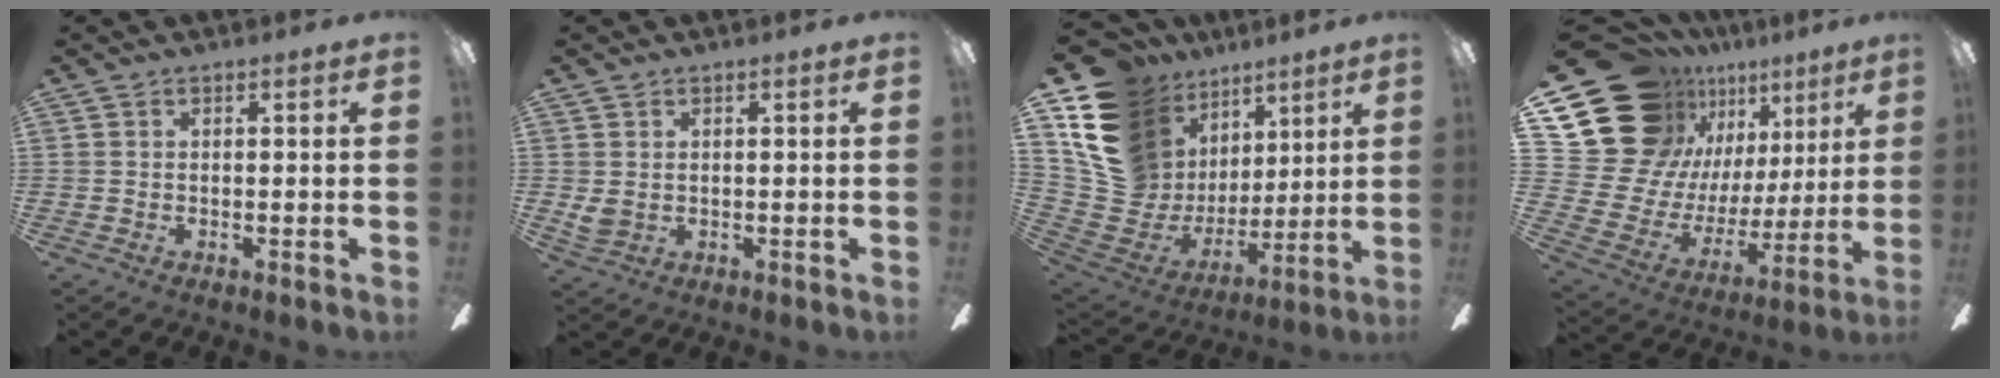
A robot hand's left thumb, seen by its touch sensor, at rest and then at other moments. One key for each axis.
{"total": 2.6, "fx": 0.6, "fy": 2.2, "fz": 1.1, "tx": -0.021, "ty": 0.003, "tz": 0.014}
{"total": 18.5, "fx": 9.2, "fy": 14.1, "fz": 7.7, "tx": -0.184, "ty": -0.071, "tz": 0.195}
{"total": 21.9, "fx": 13.4, "fy": 14.8, "fz": 8.9, "tx": -0.180, "ty": -0.099, "tz": 0.276}